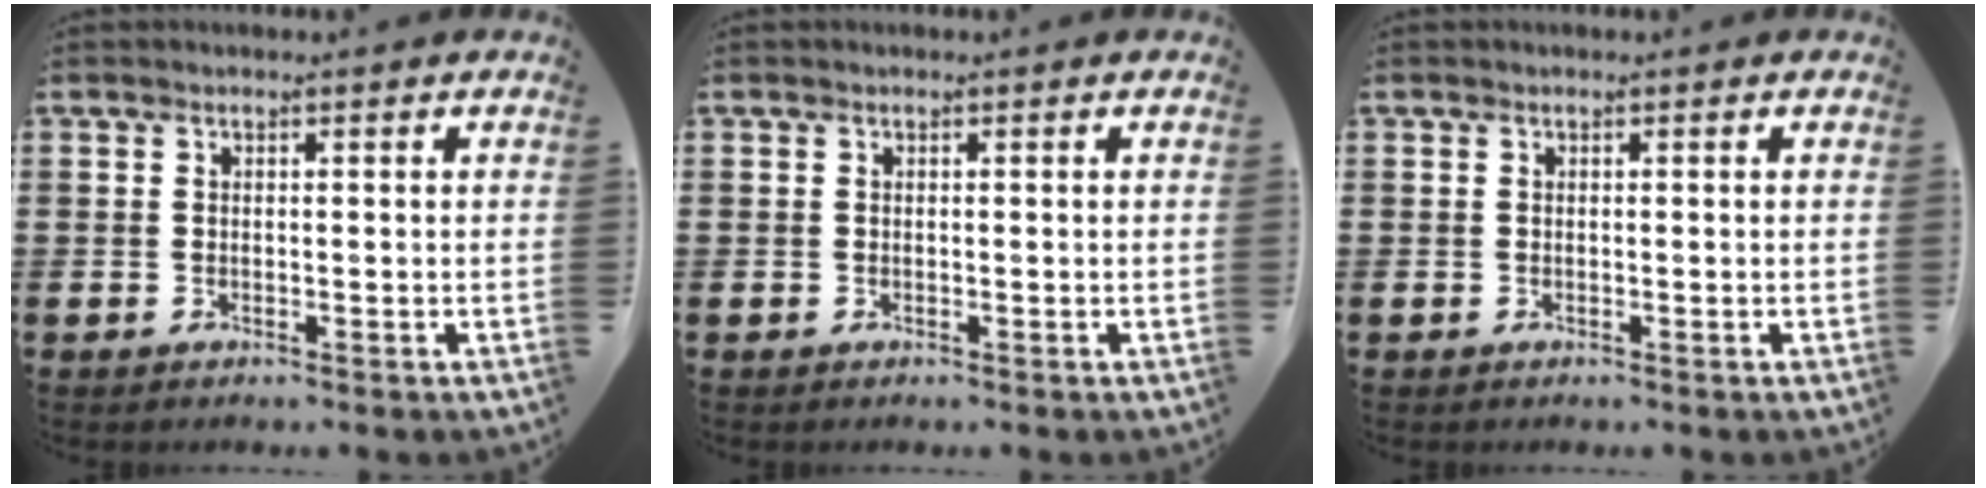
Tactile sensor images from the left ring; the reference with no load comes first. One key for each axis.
{"total": 0.0}
{"total": 0.0}